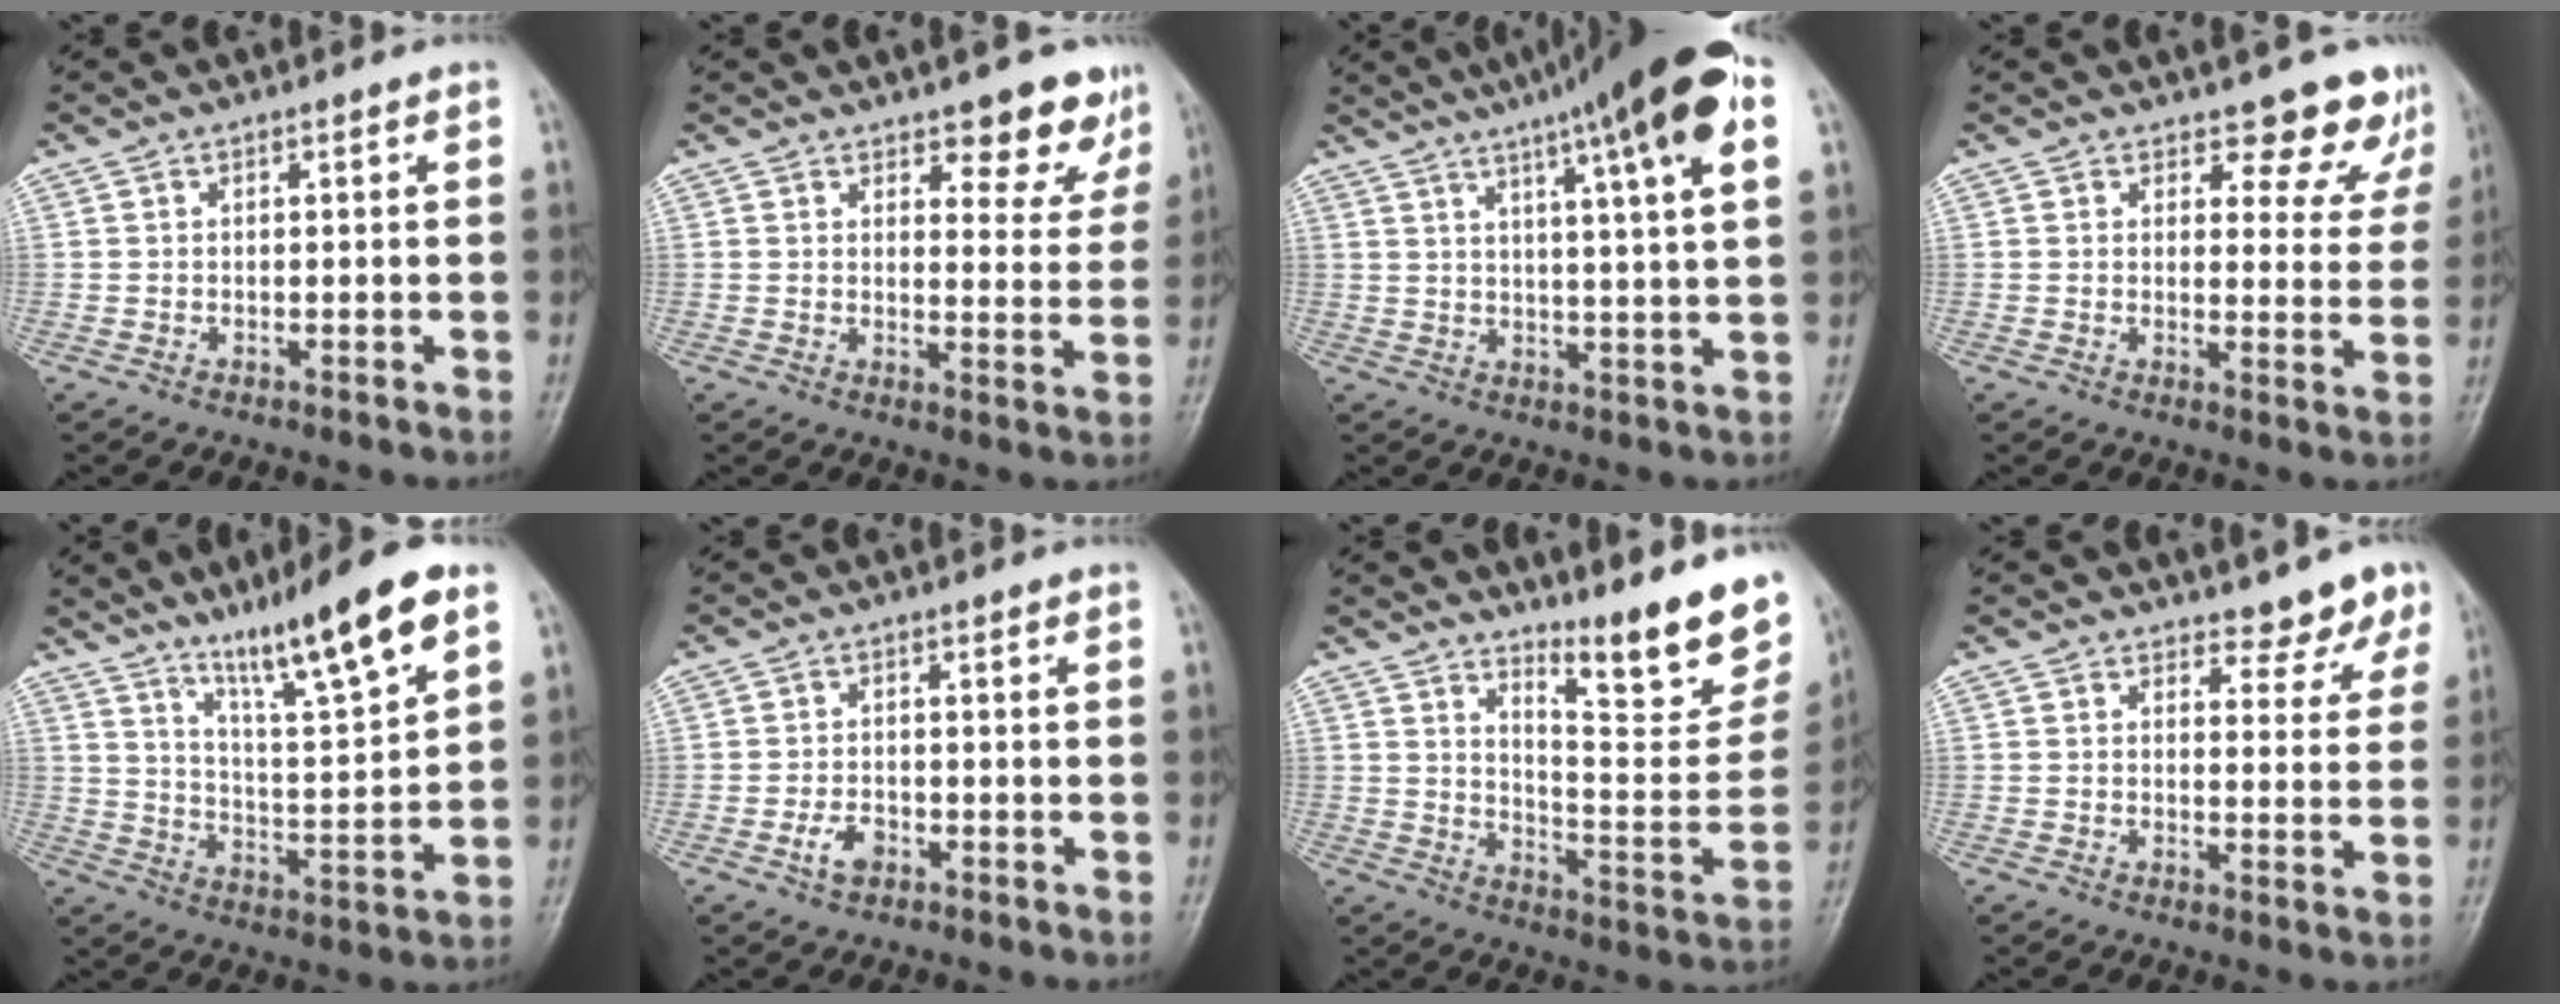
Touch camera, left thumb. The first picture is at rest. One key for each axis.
{"total": 7.9, "fx": 6.1, "fy": 3.4, "fz": 3.6, "tx": -0.005, "ty": -0.041, "tz": 0.070}
{"total": 18.2, "fx": 9.6, "fy": 2.2, "fz": 15.3, "tx": -0.224, "ty": -0.002, "tz": 0.130}
{"total": 8.5, "fx": 7.4, "fy": 3.6, "fz": 2.0, "tx": 0.019, "ty": -0.051, "tz": 0.070}
{"total": 15.7, "fx": 10.1, "fy": 1.8, "fz": 11.9, "tx": -0.187, "ty": -0.052, "tz": 0.174}
{"total": 3.2, "fx": -1.5, "fy": 2.0, "fz": 2.0, "tx": -0.037, "ty": 0.008, "tz": -0.026}
{"total": 18.8, "fx": 13.0, "fy": 4.4, "fz": 12.9, "tx": -0.134, "ty": -0.099, "tz": 0.192}
{"total": 5.4, "fx": 4.8, "fy": 2.2, "fz": 1.1, "tx": 0.016, "ty": -0.037, "tz": 0.047}